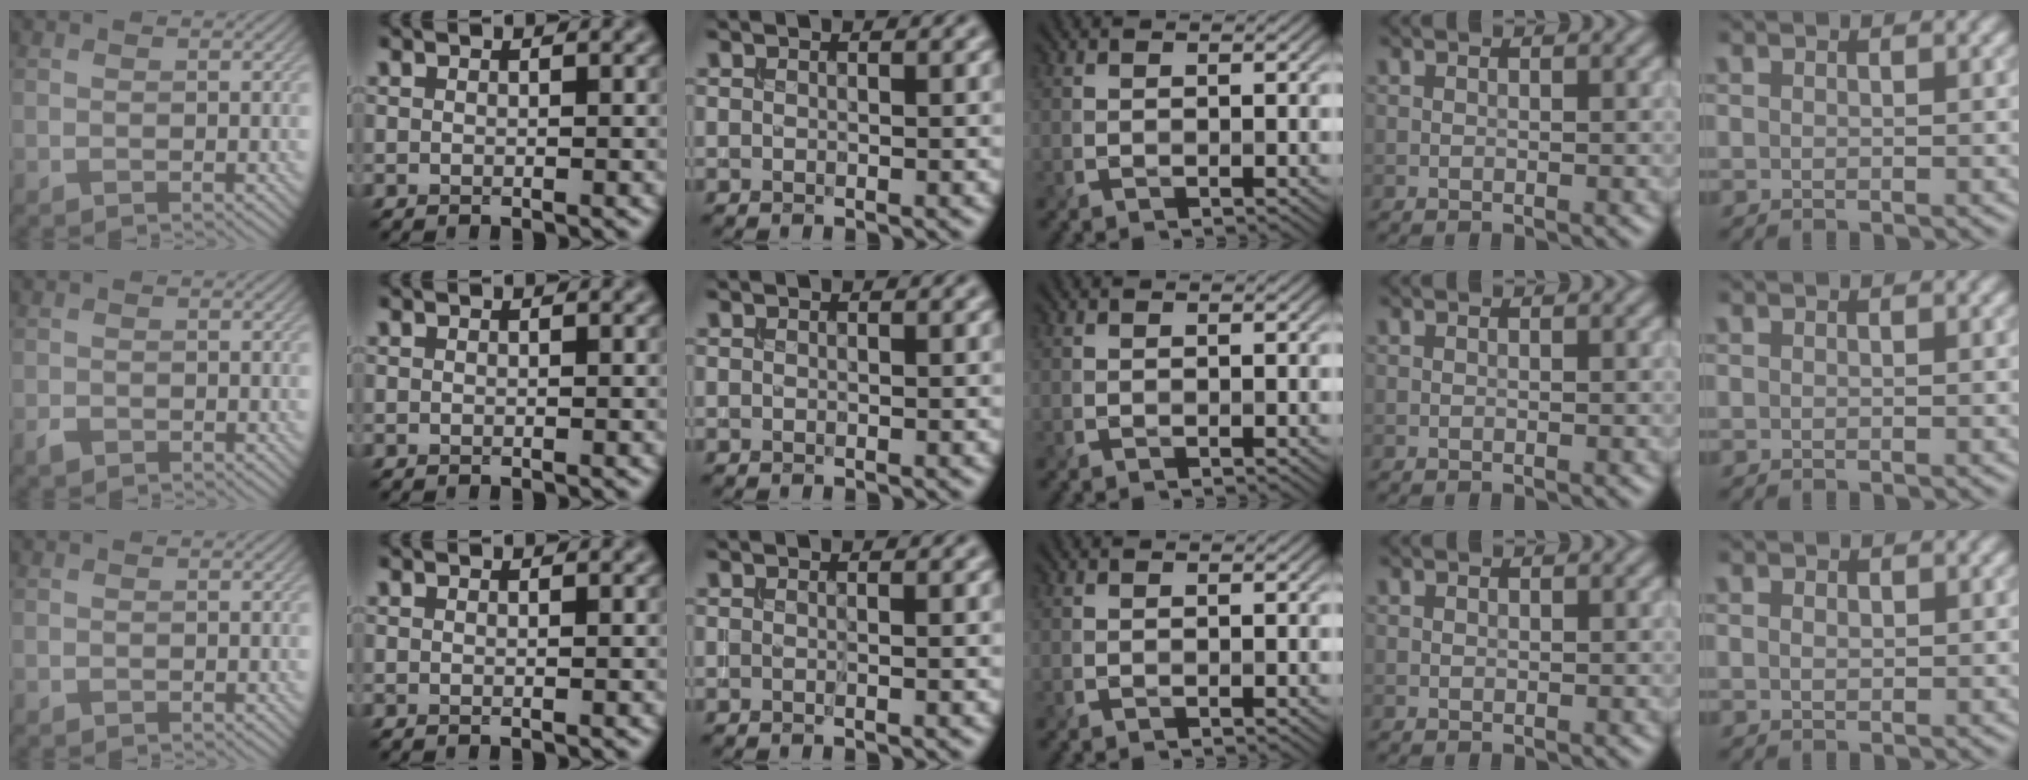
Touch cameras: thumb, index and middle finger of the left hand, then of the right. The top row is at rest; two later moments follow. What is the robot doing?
{"motion": "insert", "object": "drawer"}